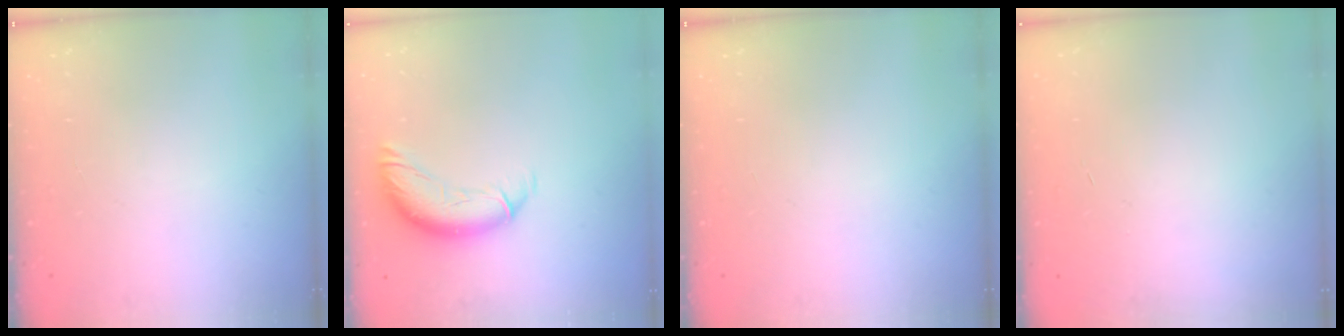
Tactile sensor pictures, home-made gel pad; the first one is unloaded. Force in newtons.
{"total": 12.6, "press": 12.4, "slide": 1.8}
{"total": 0.0}
{"total": 0.6, "press": 0.5, "slide": 0.2}